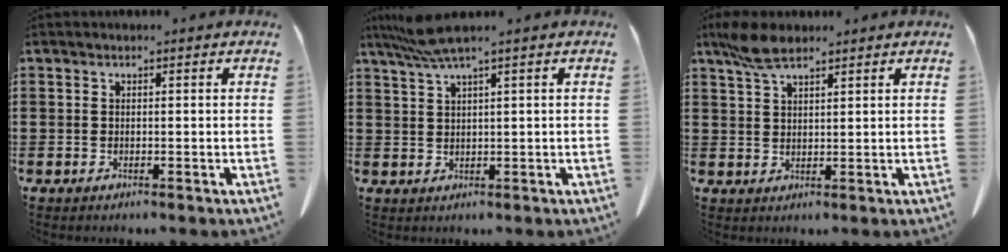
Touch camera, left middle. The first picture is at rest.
{"total": 4.3, "force": [3.0, -0.2, 3.0], "torque": [-0.074, -0.001, 0.055]}
{"total": 5.3, "force": [3.8, 1.6, 3.3], "torque": [-0.073, 0.001, 0.071]}